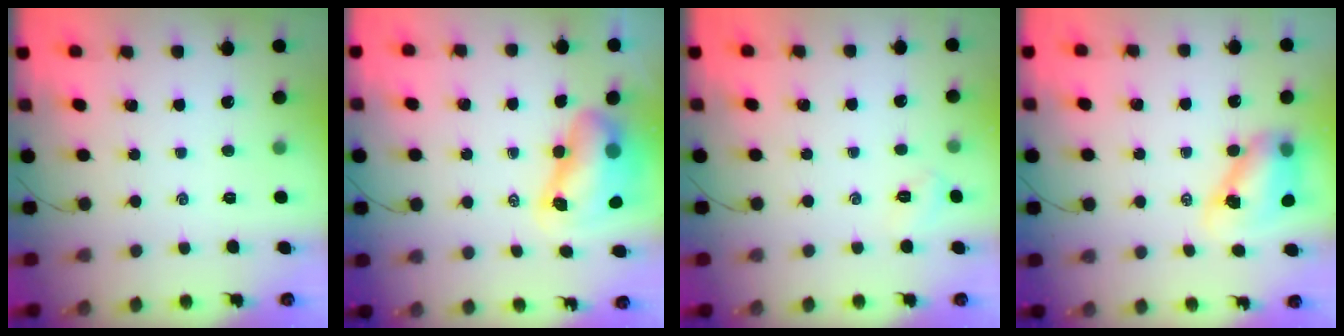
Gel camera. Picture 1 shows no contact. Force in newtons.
{"total": 9.6, "press": 9.2, "slide": 2.8}
{"total": 4.7, "press": 4.6, "slide": 1.1}
{"total": 8.6, "press": 8.4, "slide": 2.0}